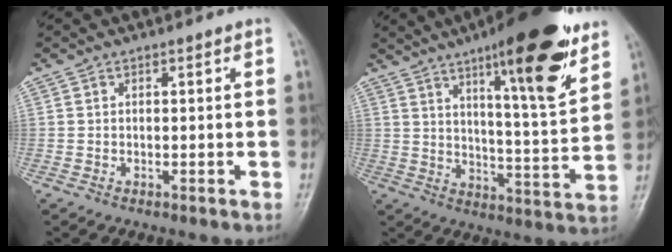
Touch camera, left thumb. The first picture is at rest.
{"total": 19.6, "force": [11.7, 4.1, 15.1], "torque": [-0.189, -0.062, 0.176]}